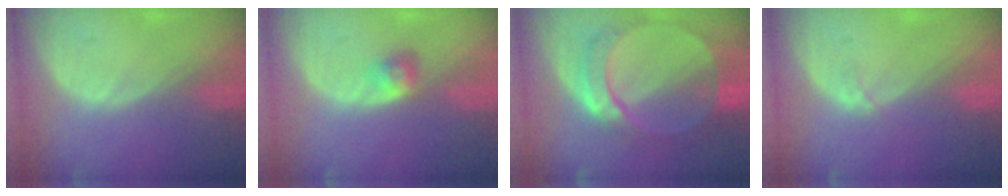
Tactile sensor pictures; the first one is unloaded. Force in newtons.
{"total": 2.9, "press": 2.4, "slide": 1.5}
{"total": 9.6, "press": 8.4, "slide": 4.7}
{"total": 0.9, "press": 0.9, "slide": 0.1}